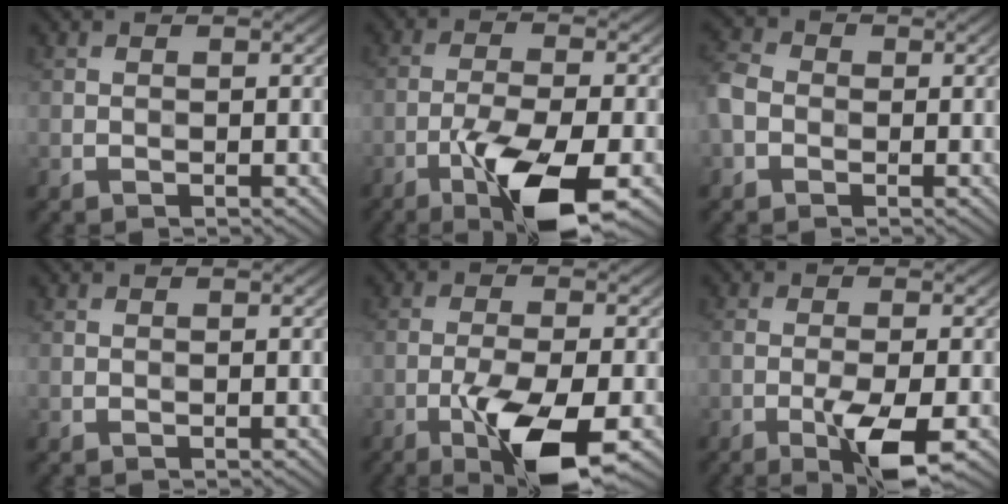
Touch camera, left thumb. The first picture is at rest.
{"total": 10.9, "force": [-5.6, 3.1, 8.8], "torque": [-0.164, -0.011, -0.104]}
{"total": 3.8, "force": [-1.1, 3.1, 1.9], "torque": [-0.060, 0.003, -0.033]}
{"total": 0.0}
{"total": 9.8, "force": [-4.8, 2.8, 8.1], "torque": [-0.153, -0.011, -0.087]}
{"total": 6.4, "force": [-2.9, 1.6, 5.4], "torque": [-0.105, -0.001, -0.050]}